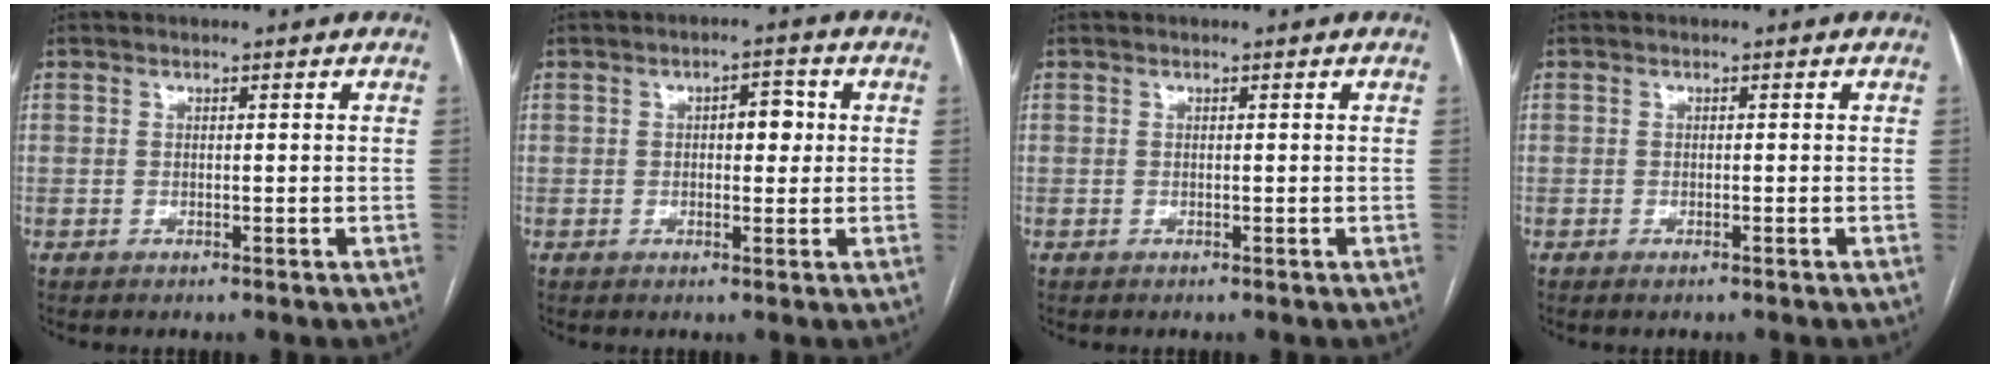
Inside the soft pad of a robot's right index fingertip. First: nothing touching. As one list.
[{"total": 3.9, "force": [0.7, 1.9, 3.4], "torque": [-0.050, 0.013, 0.011]}, {"total": 0.0}, {"total": 0.8, "force": [-0.5, 0.0, 0.5], "torque": [-0.012, -0.002, -0.008]}]